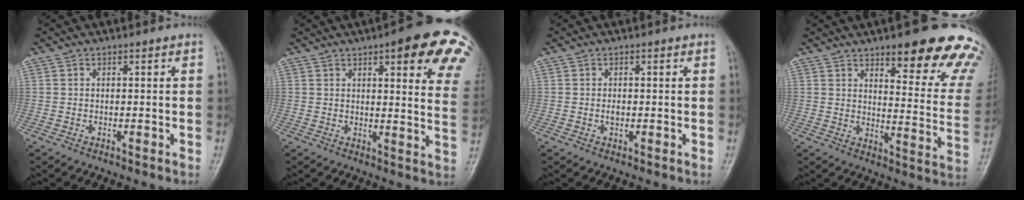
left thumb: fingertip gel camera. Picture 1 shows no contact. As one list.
[{"total": 18.4, "force": [9.9, 4.9, 14.7], "torque": [-0.149, -0.030, 0.104]}, {"total": 1.0, "force": [-0.1, 0.7, 0.7], "torque": [-0.010, 0.000, -0.003]}, {"total": 22.5, "force": [15.2, 6.3, 15.4], "torque": [-0.148, -0.070, 0.183]}]